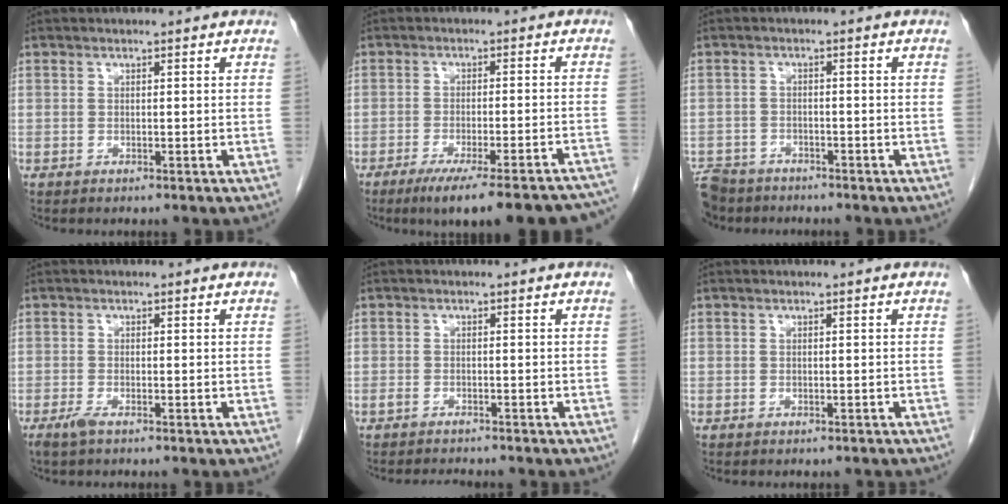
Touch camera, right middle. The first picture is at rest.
{"total": 19.7, "force": [-17.0, 1.8, 9.7], "torque": [-0.067, -0.003, -0.216]}
{"total": 7.9, "force": [-6.5, 4.2, 1.6], "torque": [-0.048, -0.006, -0.111]}
{"total": 1.5, "force": [-1.0, 0.2, 1.1], "torque": [-0.027, -0.004, -0.021]}
{"total": 2.6, "force": [-2.4, 0.4, 0.7], "torque": [-0.012, -0.005, -0.032]}
{"total": 1.2, "force": [-1.1, 0.4, 0.2], "torque": [-0.005, -0.002, -0.015]}